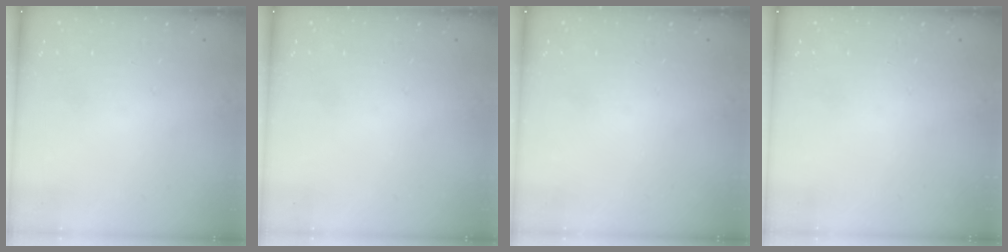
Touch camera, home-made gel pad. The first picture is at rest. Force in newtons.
{"total": 0.0}
{"total": 0.0}
{"total": 0.0}